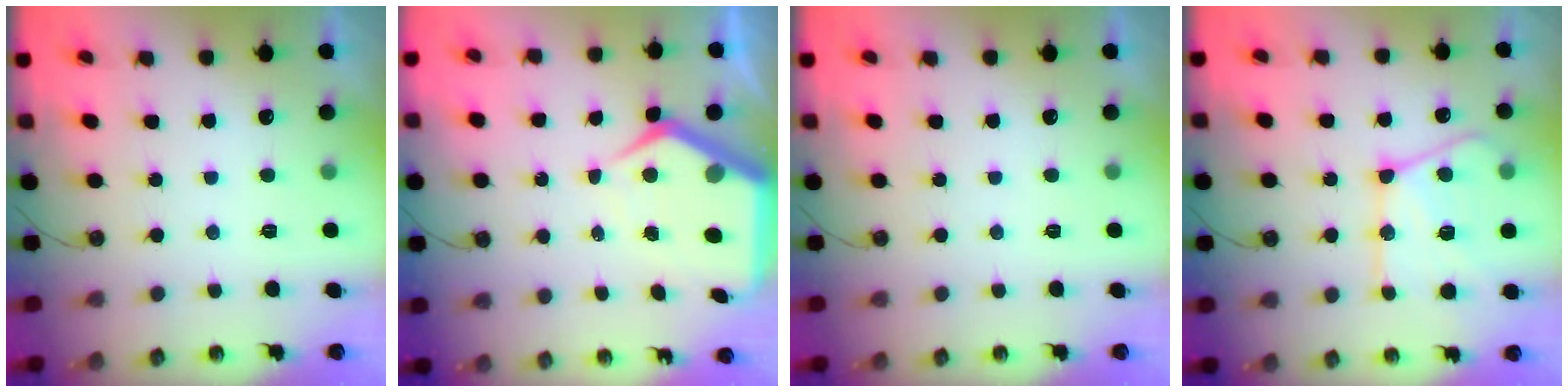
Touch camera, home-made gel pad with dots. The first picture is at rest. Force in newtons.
{"total": 9.0, "press": 9.0, "slide": 1.0}
{"total": 0.0}
{"total": 19.4, "press": 19.2, "slide": 2.1}